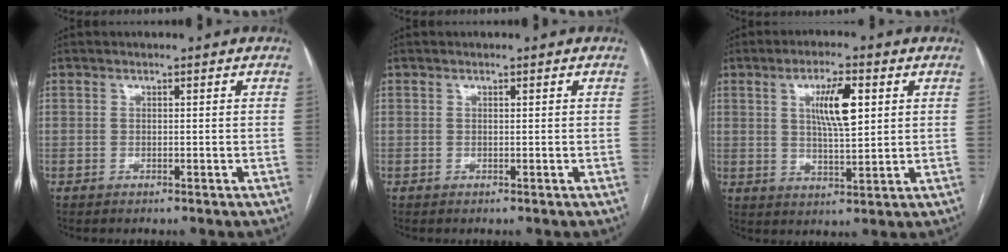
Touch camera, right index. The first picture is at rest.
{"total": 0.0}
{"total": 7.6, "force": [2.3, 1.7, 7.0], "torque": [-0.124, 0.004, 0.043]}